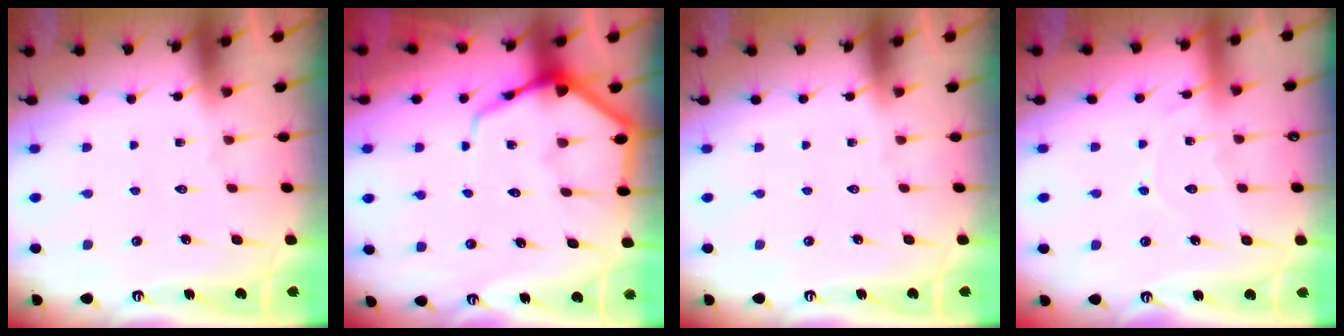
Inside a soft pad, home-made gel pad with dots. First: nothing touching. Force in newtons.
{"total": 7.8, "press": 7.7, "slide": 1.0}
{"total": 0.0}
{"total": 7.3, "press": 7.3, "slide": 0.5}